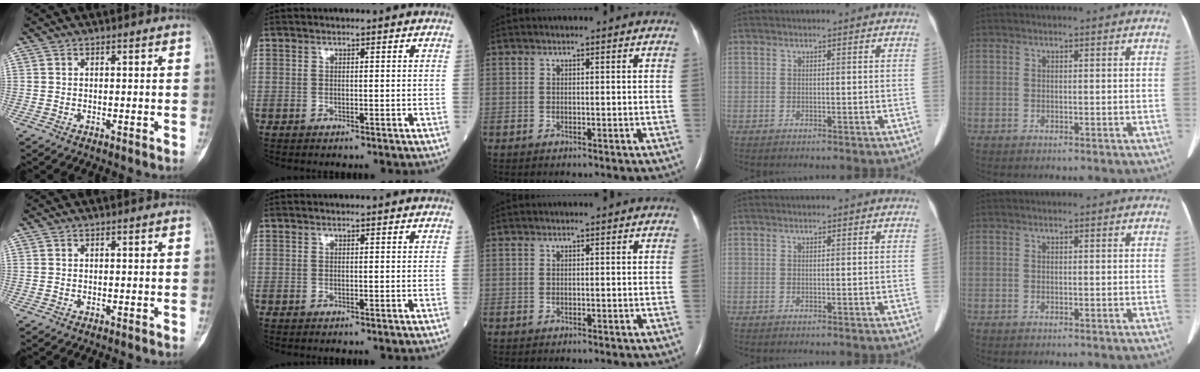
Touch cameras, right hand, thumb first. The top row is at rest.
{}